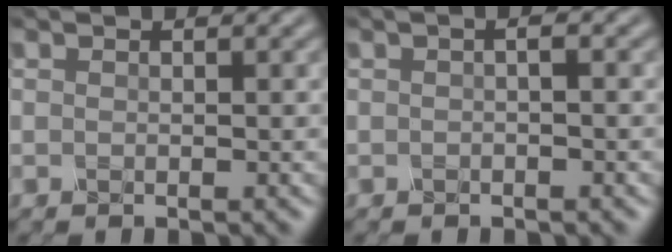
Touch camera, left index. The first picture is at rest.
{"total": 1.5, "force": [0.2, 0.6, 1.4], "torque": [-0.014, 0.001, -0.007]}